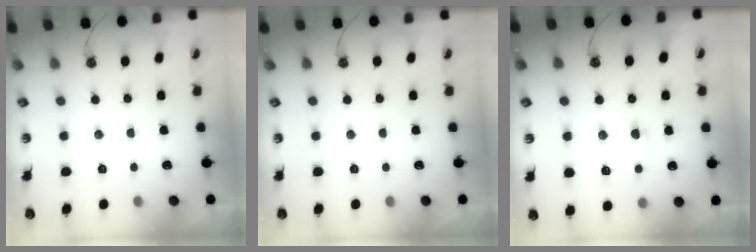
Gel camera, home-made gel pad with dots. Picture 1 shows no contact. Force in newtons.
{"total": 0.0}
{"total": 1.2, "press": 0.6, "slide": 1.0}